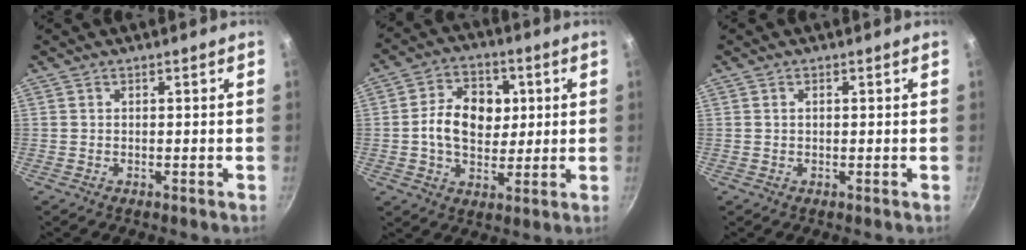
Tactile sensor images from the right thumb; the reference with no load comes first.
{"total": 12.0, "force": [1.1, 8.8, 8.1], "torque": [-0.106, 0.007, 0.008]}
{"total": 0.7, "force": [0.1, 0.4, 0.5], "torque": [-0.009, 0.003, 0.001]}